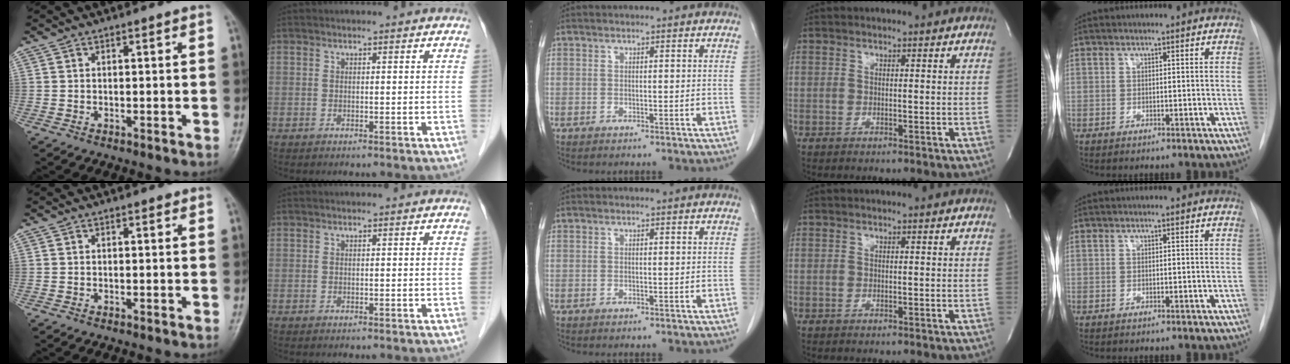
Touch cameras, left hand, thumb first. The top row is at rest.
{}